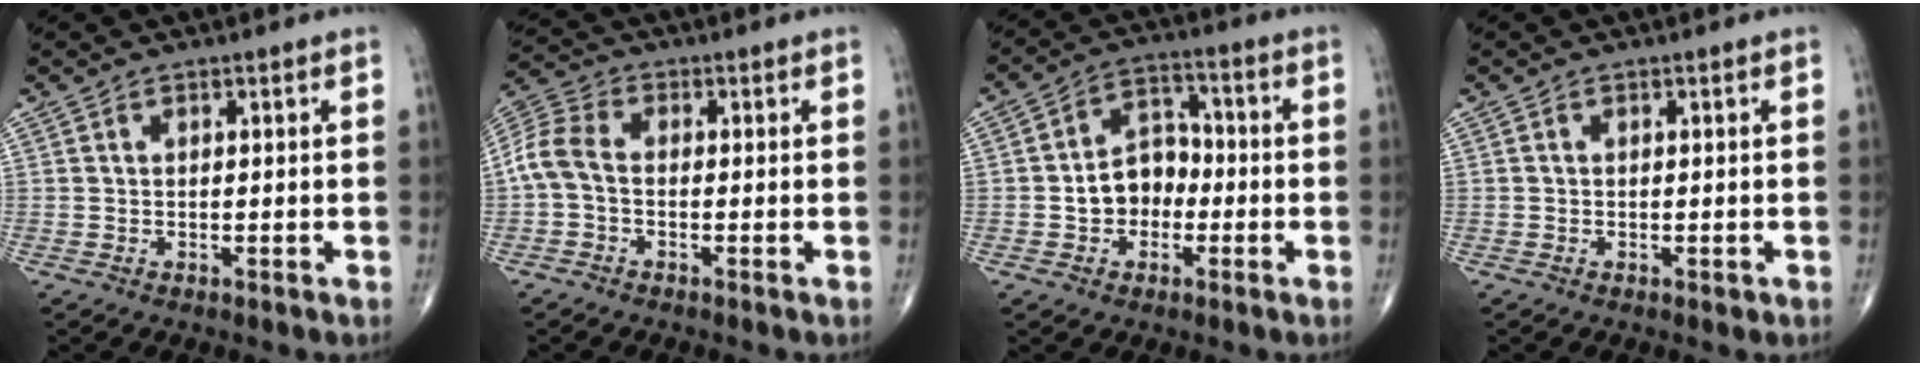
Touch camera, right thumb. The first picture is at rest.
{"total": 6.6, "force": [-0.9, 4.2, 5.0], "torque": [-0.107, 0.019, -0.033]}
{"total": 8.7, "force": [-1.6, 6.7, 5.3], "torque": [-0.058, 0.036, -0.038]}
{"total": 0.6, "force": [-0.2, 0.4, 0.4], "torque": [-0.005, -0.001, -0.004]}